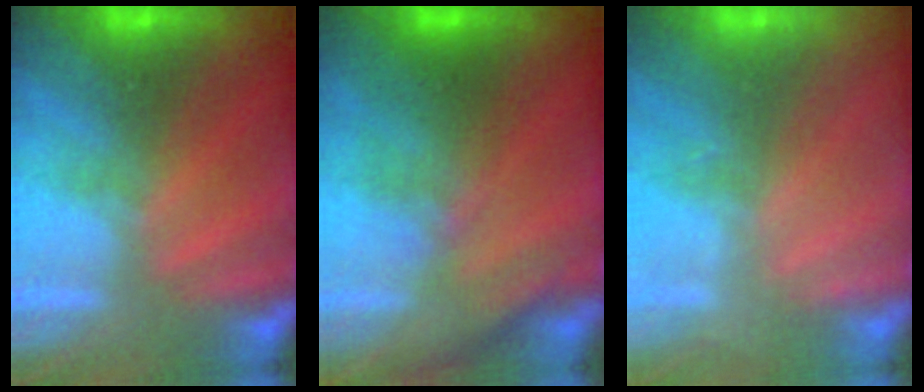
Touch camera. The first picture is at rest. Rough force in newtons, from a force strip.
{"total": 2.8}
{"total": 2.3}